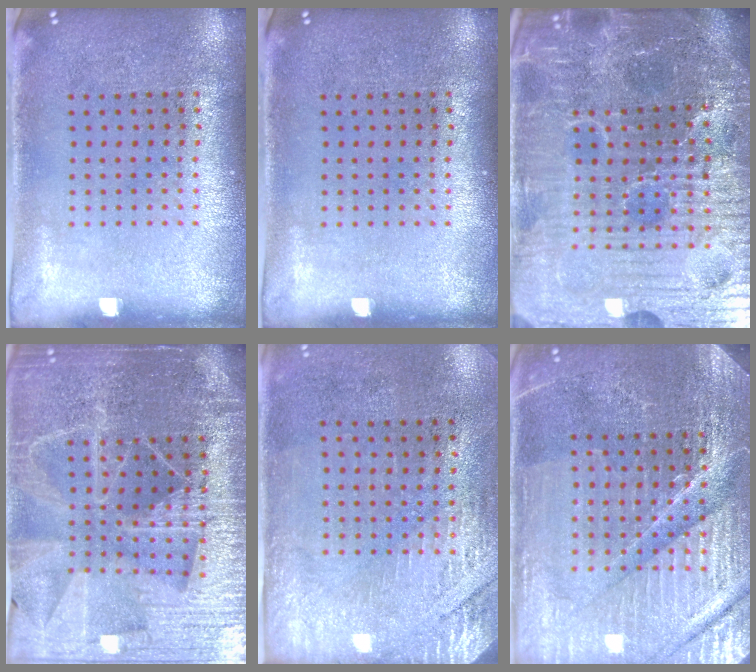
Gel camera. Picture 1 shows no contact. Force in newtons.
{"total": 0.0}
{"total": 7.1, "press": 6.4, "slide": 3.0}
{"total": 5.2, "press": 4.7, "slide": 2.2}
{"total": 2.9, "press": 2.5, "slide": 1.5}
{"total": 4.8, "press": 4.6, "slide": 1.5}